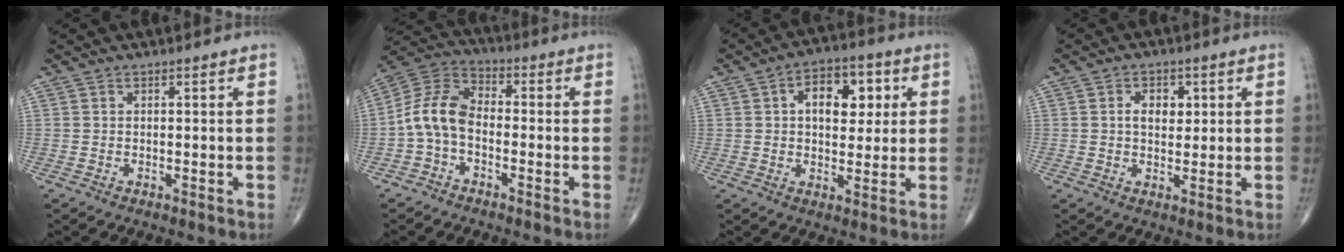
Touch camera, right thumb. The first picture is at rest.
{"total": 9.2, "force": [-2.0, 5.9, 6.7], "torque": [-0.125, 0.034, -0.055]}
{"total": 10.9, "force": [2.7, 6.7, 8.2], "torque": [-0.079, 0.007, 0.036]}
{"total": 4.7, "force": [1.1, 3.3, 3.2], "torque": [-0.029, -0.002, 0.015]}